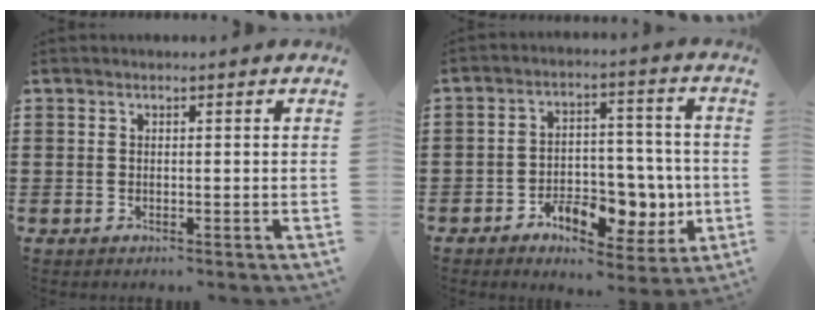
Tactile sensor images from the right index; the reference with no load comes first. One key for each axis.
{"total": 8.2, "fx": -3.1, "fy": 5.3, "fz": 5.3, "tx": -0.066, "ty": 0.016, "tz": -0.055}